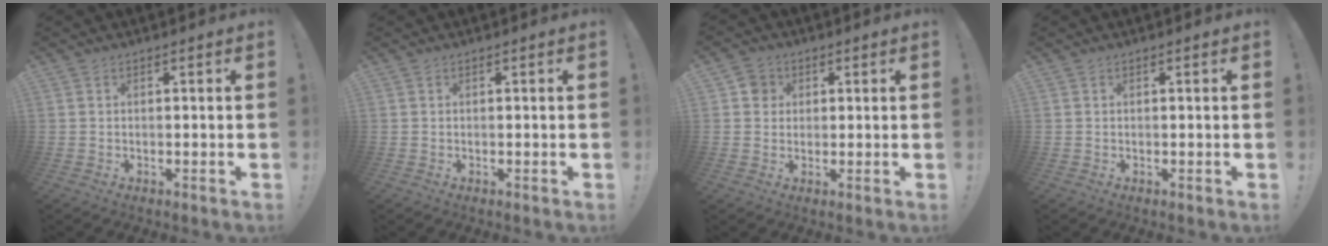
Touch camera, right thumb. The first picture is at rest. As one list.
[{"total": 0.0}, {"total": 4.5, "force": [1.1, 4.1, 1.3], "torque": [-0.018, 0.008, 0.021]}, {"total": 0.0}]